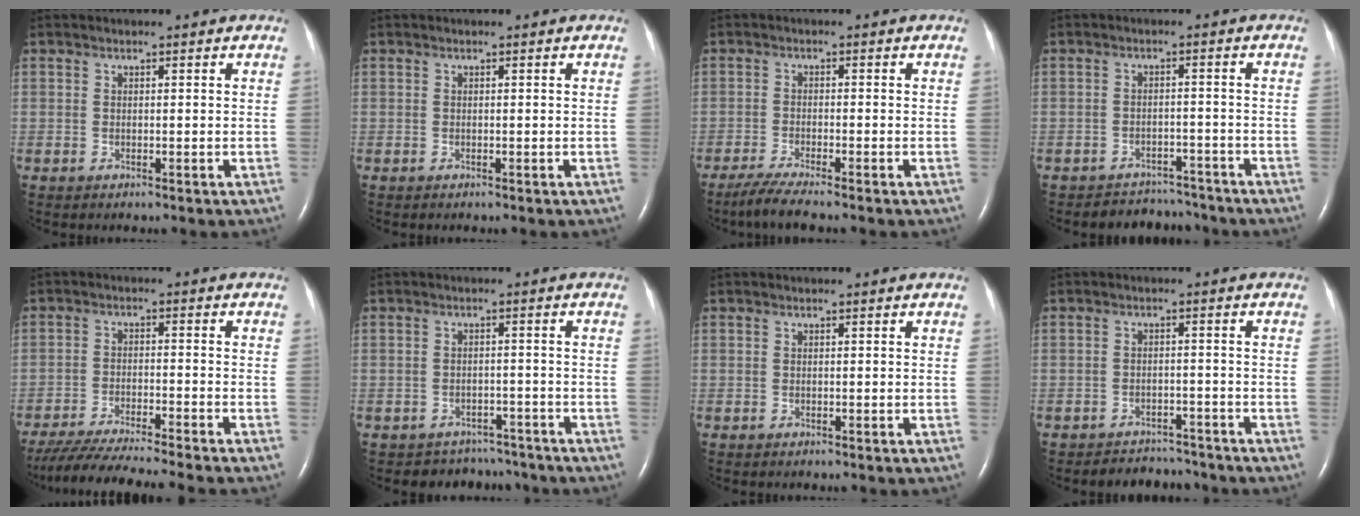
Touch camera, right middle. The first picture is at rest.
{"total": 0.0}
{"total": 4.7, "force": [-3.9, -0.4, 2.7], "torque": [-0.058, -0.016, -0.073]}
{"total": 5.9, "force": [-5.6, 1.9, -0.8], "torque": [0.013, 0.016, -0.077]}
{"total": 13.6, "force": [-12.1, -1.2, 6.1], "torque": [-0.094, -0.027, -0.198]}
{"total": 5.9, "force": [-5.2, 2.7, -0.6], "torque": [0.010, 0.021, -0.065]}
{"total": 0.0}
{"total": 5.2, "force": [-4.9, 1.6, -0.4], "torque": [0.007, 0.007, -0.070]}